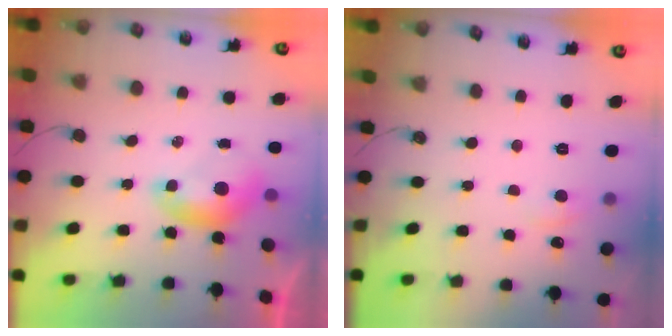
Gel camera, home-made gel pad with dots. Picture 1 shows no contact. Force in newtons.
{"total": 2.5, "press": 2.4, "slide": 0.5}